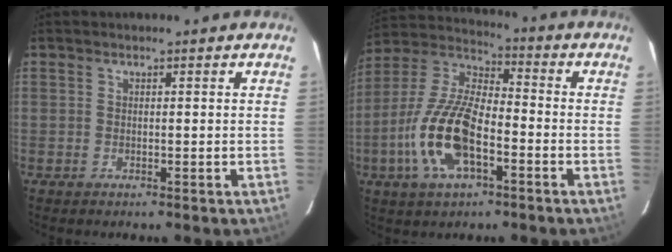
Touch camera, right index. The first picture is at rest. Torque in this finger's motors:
{"motor_torque": [2.14, 0.00, 1.05, 0.18]}